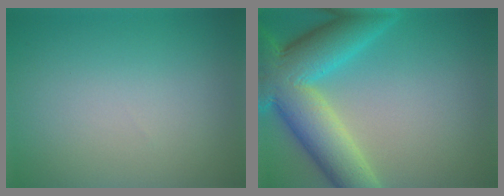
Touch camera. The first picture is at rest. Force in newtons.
{"total": 10.4, "press": 10.4, "slide": 0.5}